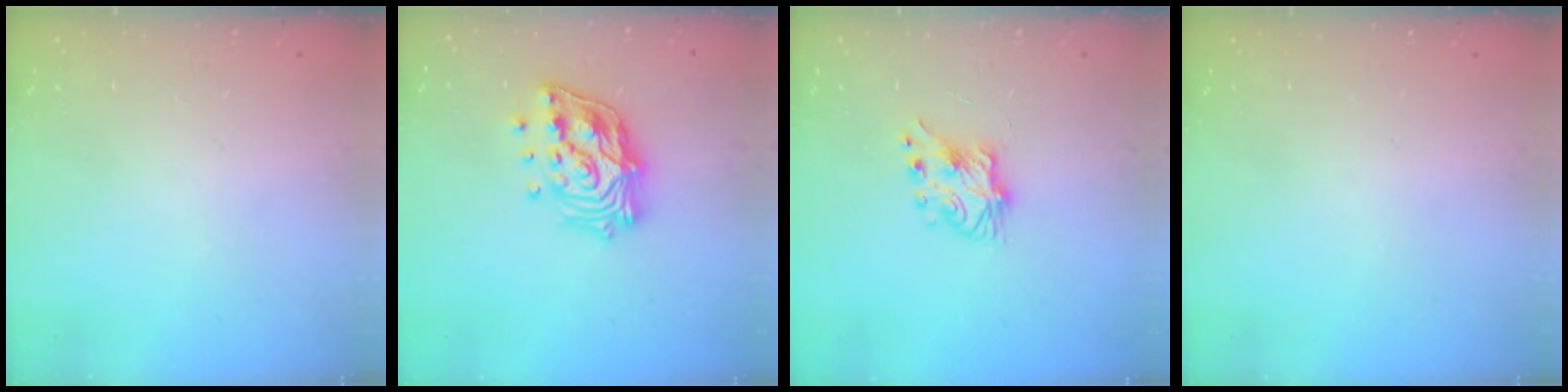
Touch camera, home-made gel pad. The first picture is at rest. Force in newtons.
{"total": 16.8, "press": 16.6, "slide": 2.6}
{"total": 7.1, "press": 7.1, "slide": 0.5}
{"total": 0.0}